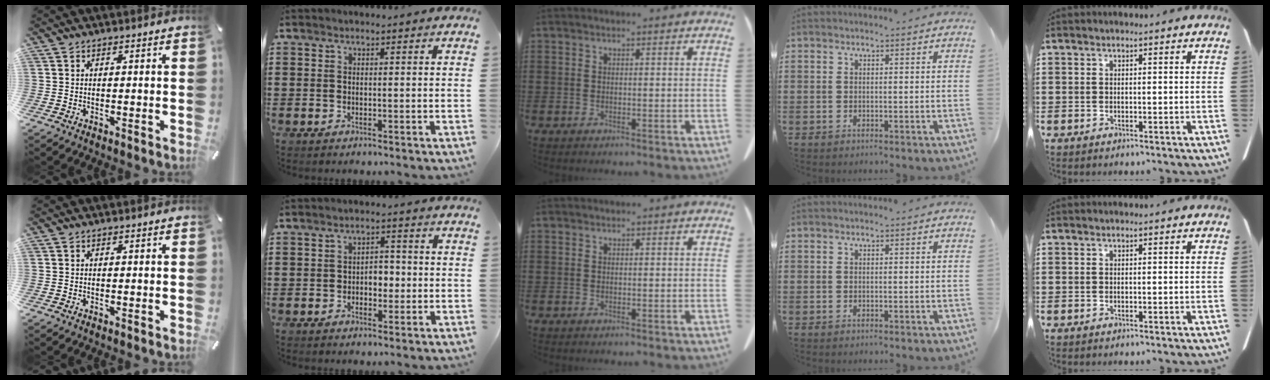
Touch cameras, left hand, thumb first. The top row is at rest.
{"index": {"total": 3.0, "force": [-0.7, 2.0, 2.2], "torque": [-0.037, 0.004, -0.020]}}